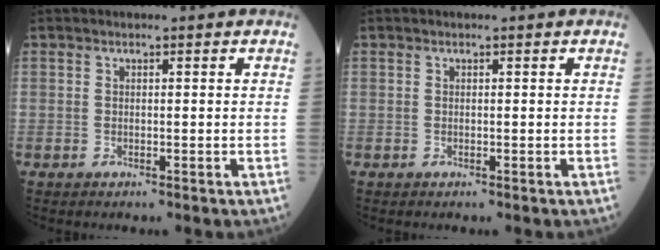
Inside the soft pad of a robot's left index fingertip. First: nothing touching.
{"total": 0.0}